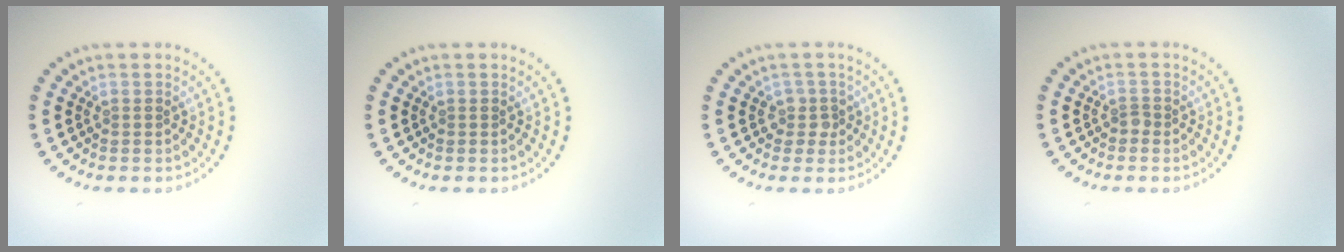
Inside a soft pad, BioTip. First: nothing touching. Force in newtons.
{"total": 0.0}
{"total": 1.4, "press": 1.2, "slide": 0.8}
{"total": 0.8, "press": 0.5, "slide": 0.6}